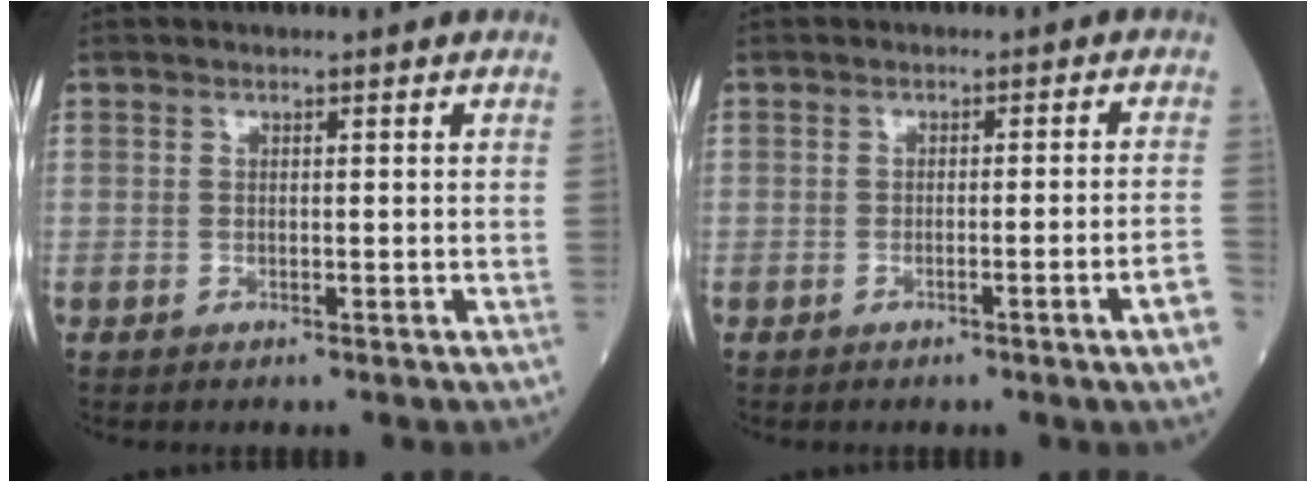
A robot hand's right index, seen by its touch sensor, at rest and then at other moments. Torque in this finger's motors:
{"motor_torque": [-0.19, -0.14, 0.00, 0.00]}